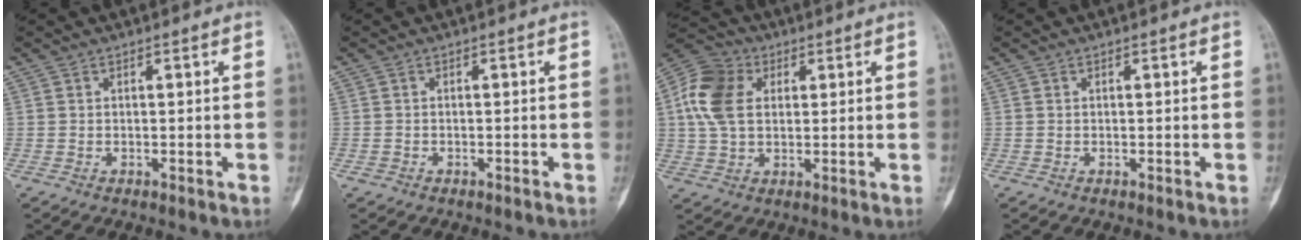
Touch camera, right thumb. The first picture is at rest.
{"total": 0.6, "force": [-0.4, 0.4, 0.1], "torque": [-0.007, 0.010, -0.004]}
{"total": 11.5, "force": [2.5, 8.1, 7.7], "torque": [-0.144, 0.015, 0.040]}
{"total": 0.0}